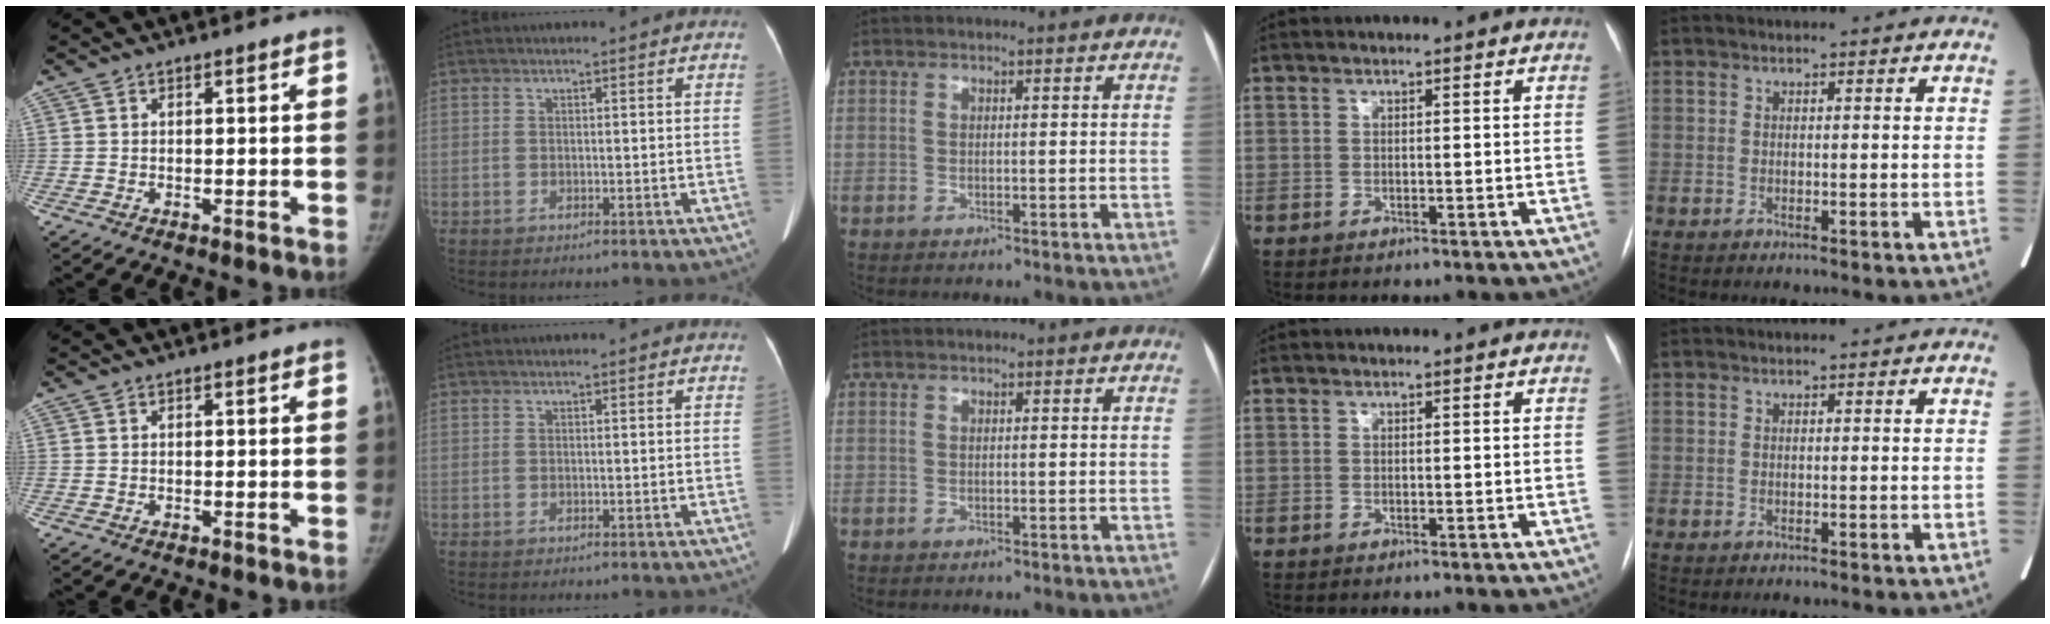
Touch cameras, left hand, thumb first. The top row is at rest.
{}